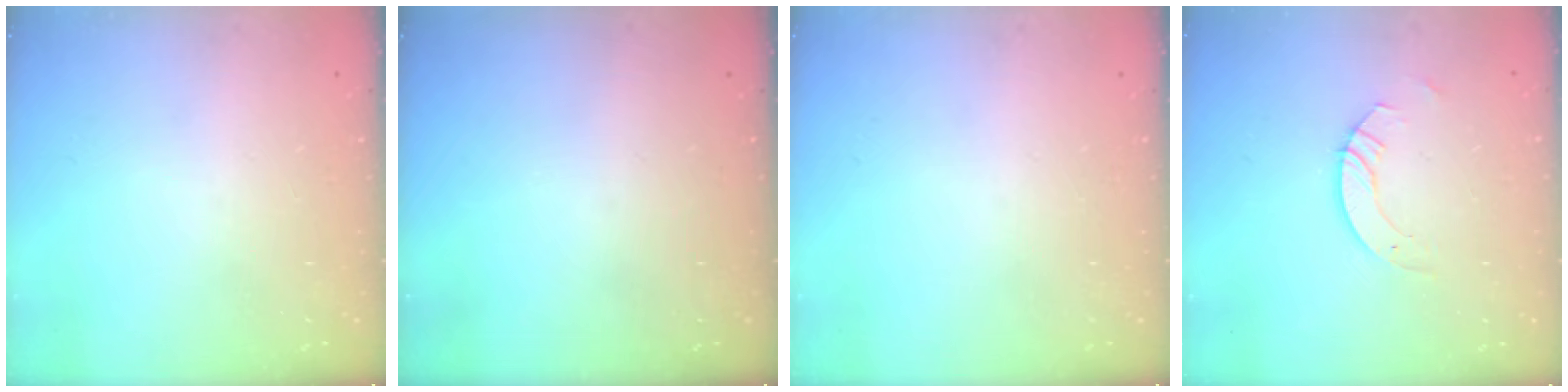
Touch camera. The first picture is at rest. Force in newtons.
{"total": 0.0}
{"total": 0.0}
{"total": 4.8, "press": 4.8, "slide": 0.4}